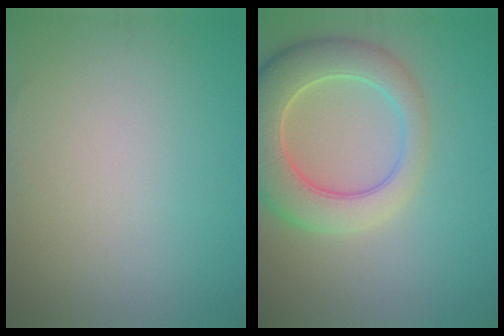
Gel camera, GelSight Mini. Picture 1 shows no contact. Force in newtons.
{"total": 7.8, "press": 7.8, "slide": 0.9}